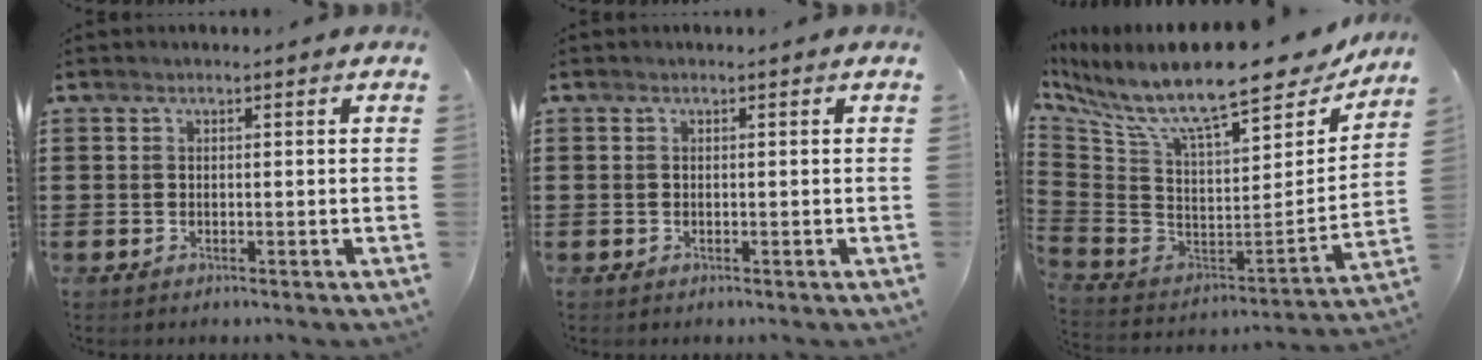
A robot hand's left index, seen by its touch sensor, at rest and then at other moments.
{"total": 0.0}
{"total": 13.6, "force": [10.2, 2.9, 8.5], "torque": [-0.177, -0.076, 0.170]}